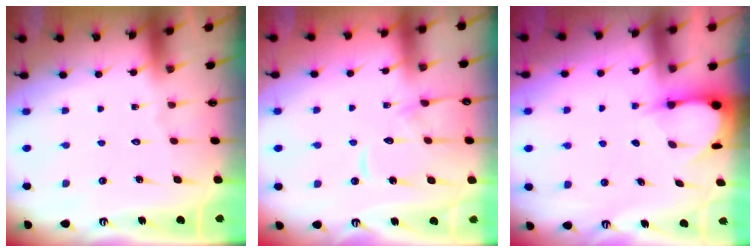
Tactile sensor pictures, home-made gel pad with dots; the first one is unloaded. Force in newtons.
{"total": 11.8, "press": 11.7, "slide": 1.0}
{"total": 3.6, "press": 3.5, "slide": 0.6}